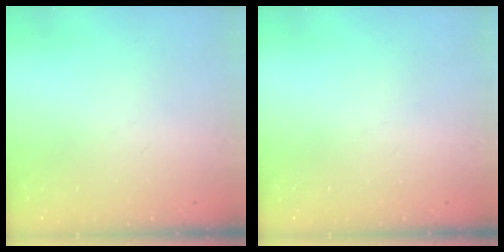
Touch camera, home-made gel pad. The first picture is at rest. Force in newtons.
{"total": 0.0}